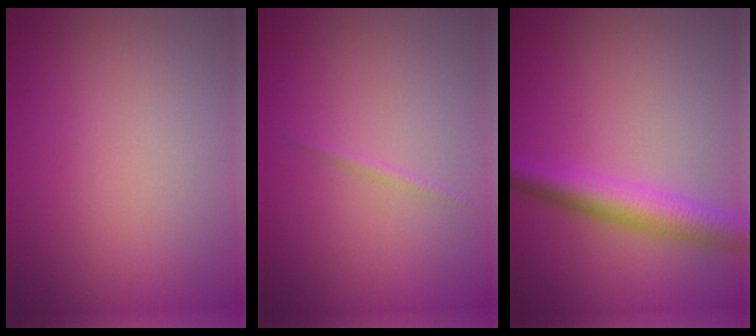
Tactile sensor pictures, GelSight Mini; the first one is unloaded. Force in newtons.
{"total": 0.5, "press": 0.5, "slide": 0.0}
{"total": 4.7, "press": 4.7, "slide": 0.1}